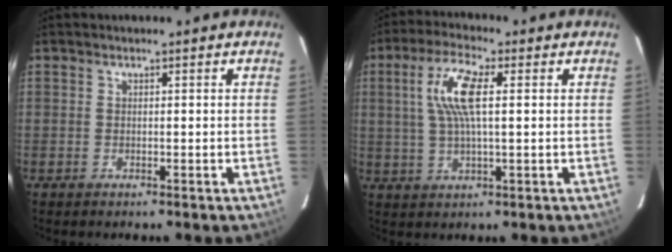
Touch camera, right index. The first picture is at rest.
{"total": 9.1, "force": [1.9, 2.5, 8.5], "torque": [-0.171, 0.012, 0.037]}